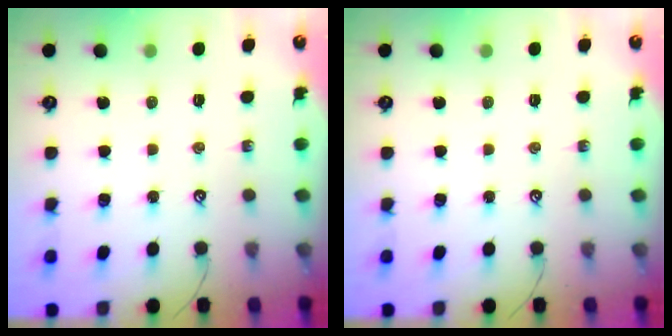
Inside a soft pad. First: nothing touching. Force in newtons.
{"total": 0.0}